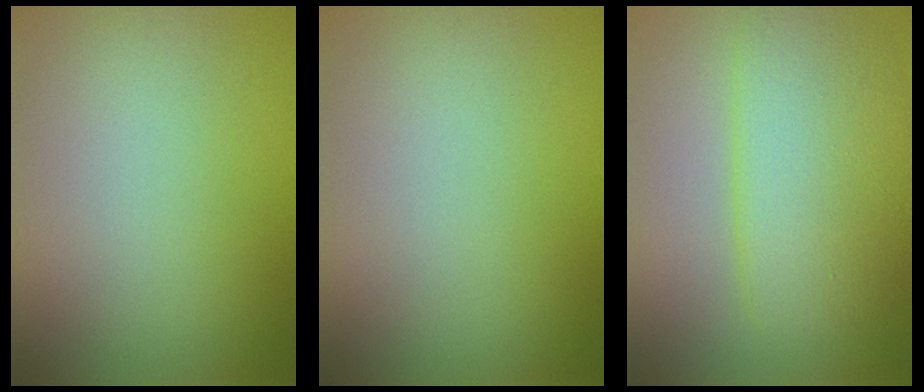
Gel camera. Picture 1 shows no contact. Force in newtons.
{"total": 0.0}
{"total": 6.3, "press": 6.3, "slide": 0.2}